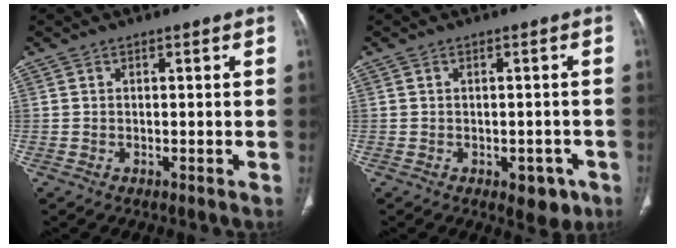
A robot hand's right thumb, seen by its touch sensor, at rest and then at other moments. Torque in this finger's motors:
{"motor_torque": [1.40, 0.48, 0.24, -0.38, 0.20]}